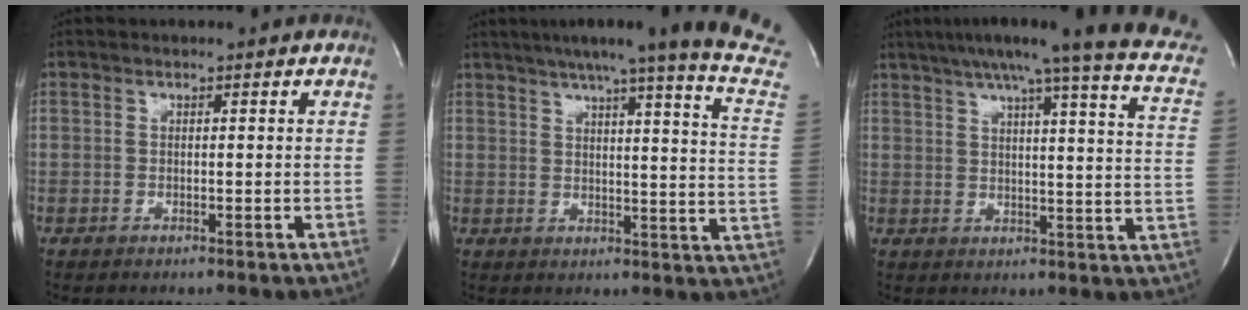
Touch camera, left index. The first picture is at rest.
{"total": 22.5, "force": [19.0, -1.2, 12.0], "torque": [-0.172, -0.061, 0.220]}
{"total": 21.6, "force": [16.1, 0.8, 14.3], "torque": [-0.210, -0.014, 0.186]}